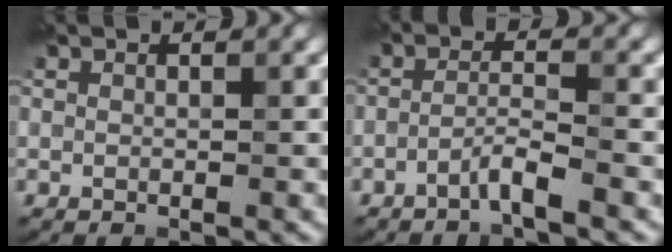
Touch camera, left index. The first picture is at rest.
{"total": 2.1, "force": [-1.5, 0.0, 1.4], "torque": [-0.026, 0.008, -0.035]}